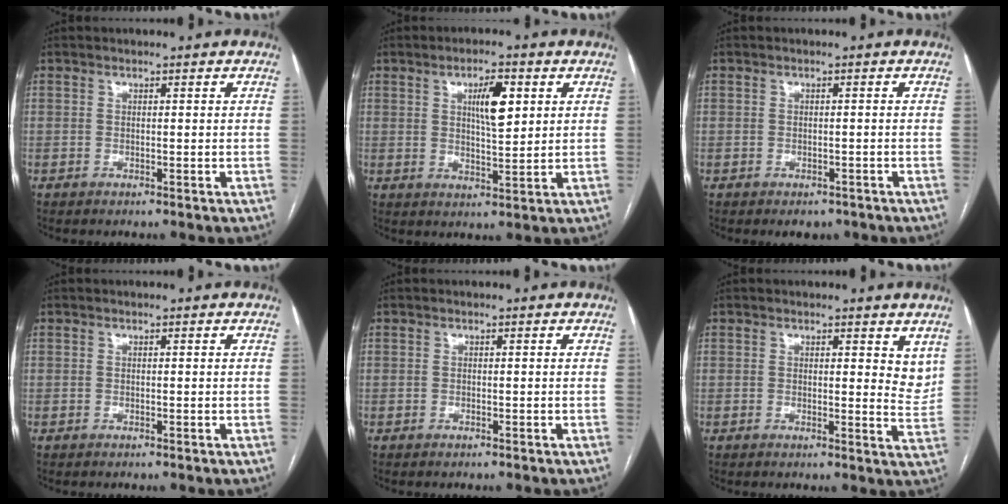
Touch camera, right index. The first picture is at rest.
{"total": 6.3, "force": [2.2, 1.6, 5.7], "torque": [-0.097, 0.005, 0.039]}
{"total": 2.4, "force": [-1.7, 1.6, 0.6], "torque": [-0.001, 0.004, -0.016]}
{"total": 0.0}
{"total": 0.0}
{"total": 4.3, "force": [3.0, 1.8, 2.6], "torque": [-0.021, -0.019, 0.029]}